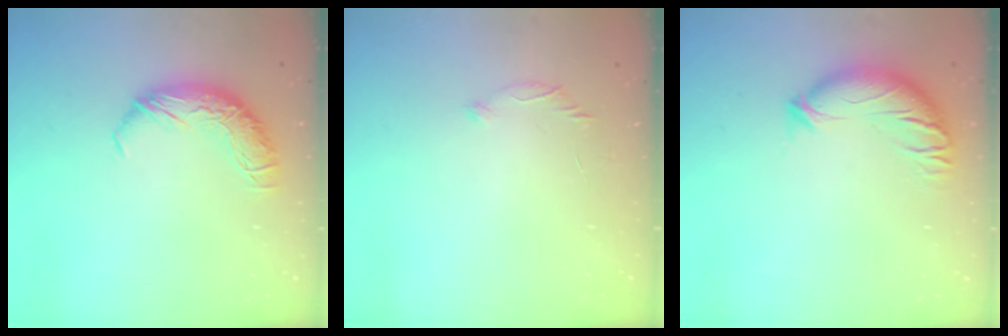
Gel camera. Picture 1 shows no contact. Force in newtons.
{"total": 7.4, "press": 7.4, "slide": 0.9}
{"total": 3.5, "press": 3.2, "slide": 1.3}